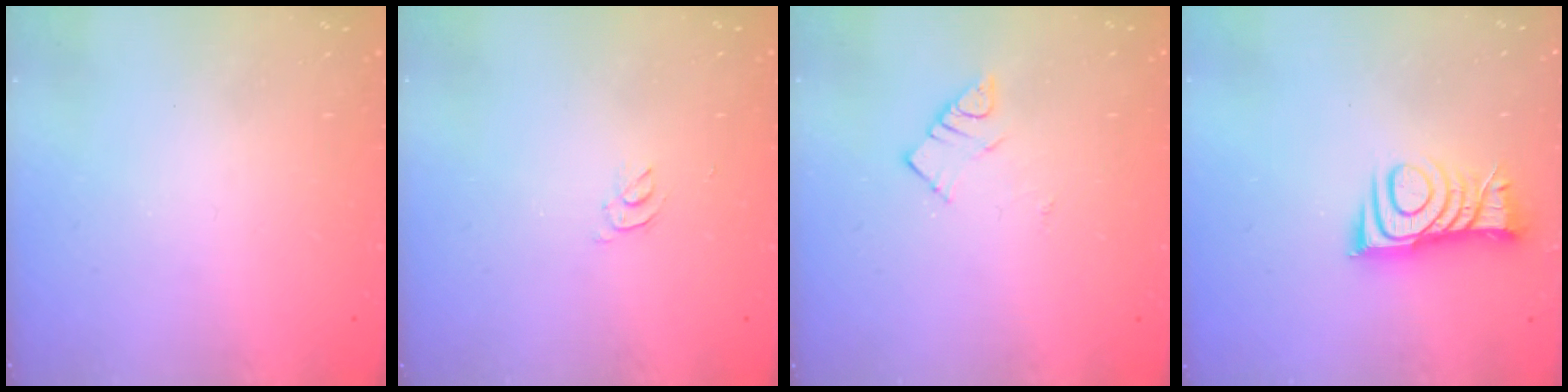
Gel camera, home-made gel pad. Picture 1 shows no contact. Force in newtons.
{"total": 2.9, "press": 2.9, "slide": 0.5}
{"total": 4.3, "press": 4.3, "slide": 0.5}
{"total": 8.8, "press": 8.8, "slide": 0.1}